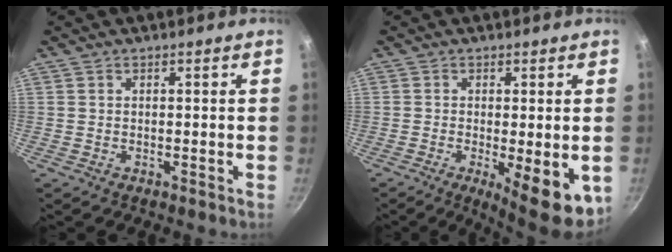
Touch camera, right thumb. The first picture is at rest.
{"total": 10.2, "force": [-2.6, 3.0, 9.4], "torque": [-0.115, -0.010, -0.025]}